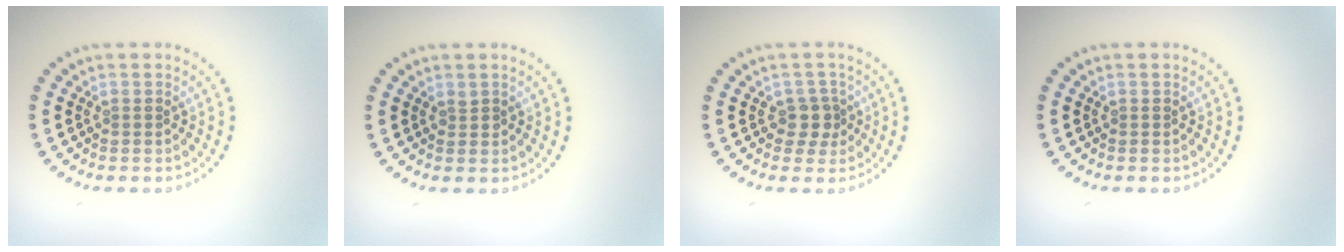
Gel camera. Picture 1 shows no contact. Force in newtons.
{"total": 0.5, "press": 0.5, "slide": 0.2}
{"total": 1.9, "press": 1.6, "slide": 1.1}
{"total": 0.0}